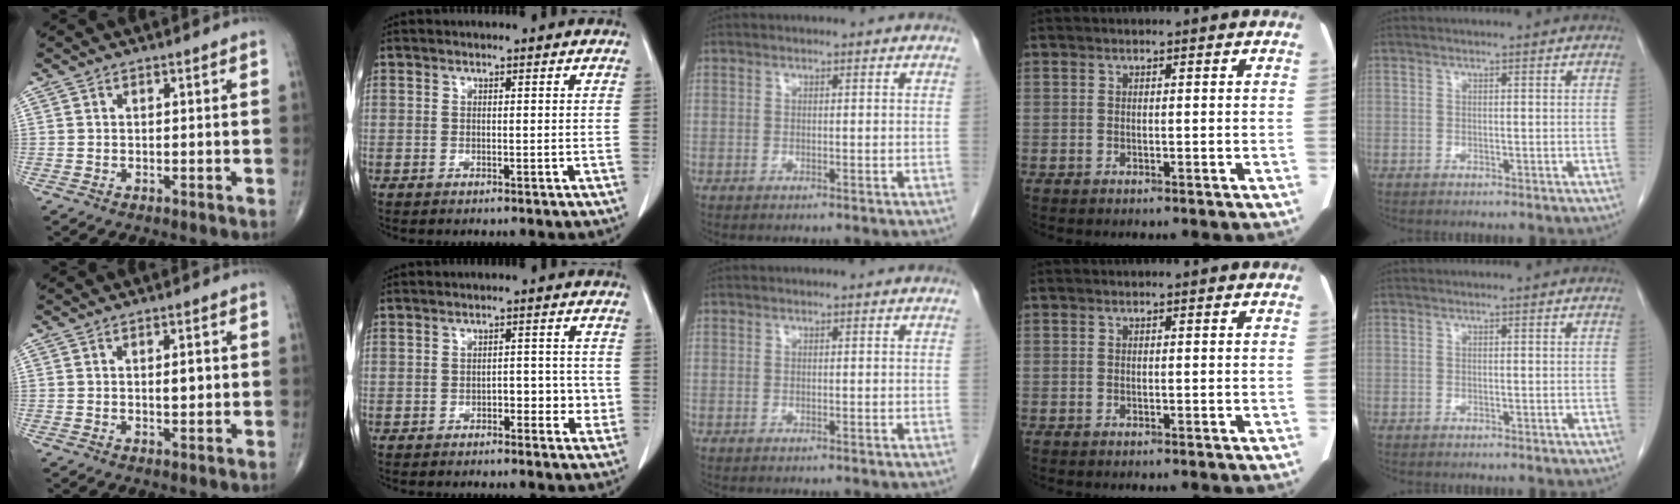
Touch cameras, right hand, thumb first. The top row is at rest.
{"thumb": {"total": 2.7, "force": [0.2, 1.2, 2.4], "torque": [-0.031, -0.001, 0.002]}, "index": {"total": 3.9, "force": [-1.0, 1.9, 3.2], "torque": [-0.033, 0.007, -0.013]}}